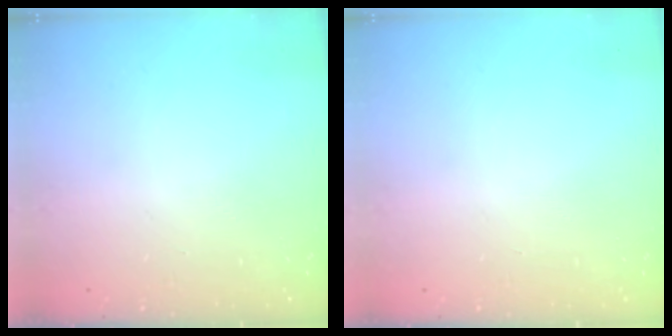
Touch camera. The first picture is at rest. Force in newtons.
{"total": 0.0}